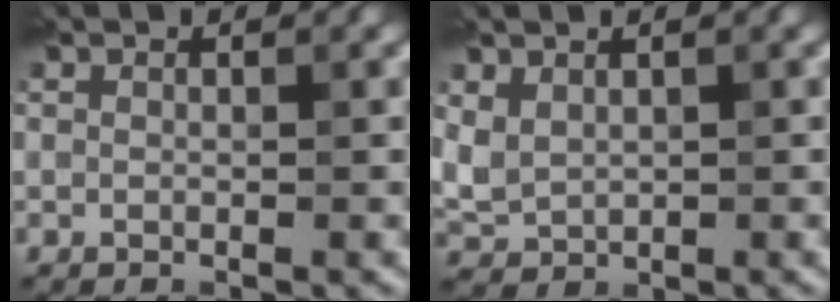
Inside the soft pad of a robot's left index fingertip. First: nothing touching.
{"total": 2.4, "force": [0.8, 1.7, 1.5], "torque": [-0.039, -0.003, 0.021]}